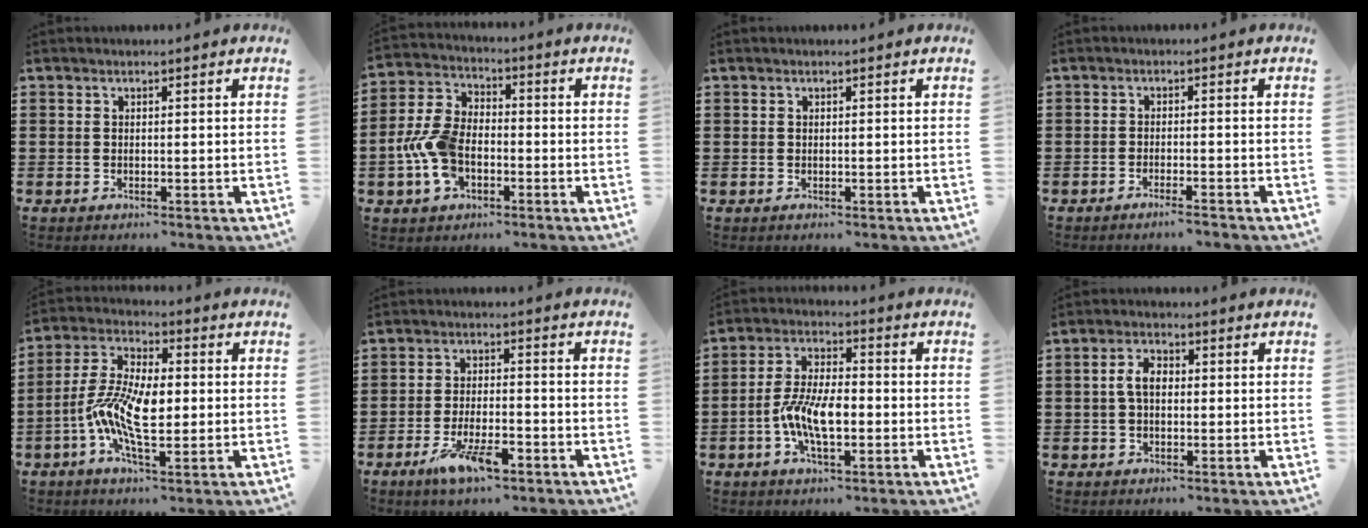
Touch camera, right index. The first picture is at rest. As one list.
[{"total": 8.6, "force": [-2.3, 5.5, 6.2], "torque": [-0.164, 0.001, -0.052]}, {"total": 0.0}, {"total": 1.8, "force": [-1.6, -0.1, 0.8], "torque": [-0.014, 0.001, -0.030]}, {"total": 10.5, "force": [-1.8, 4.5, 9.4], "torque": [-0.216, -0.007, -0.040]}, {"total": 7.1, "force": [-4.2, 2.4, 5.3], "torque": [-0.100, 0.004, -0.073]}, {"total": 8.7, "force": [-2.2, 3.7, 7.6], "torque": [-0.169, -0.004, -0.047]}, {"total": 3.9, "force": [0.1, 2.2, 3.2], "torque": [-0.070, 0.008, -0.003]}]